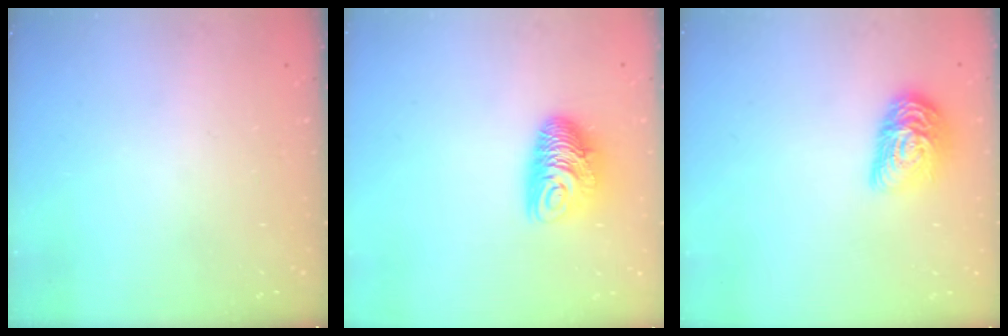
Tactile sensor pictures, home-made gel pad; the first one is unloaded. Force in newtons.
{"total": 9.8, "press": 9.8, "slide": 0.5}
{"total": 12.8, "press": 12.8, "slide": 0.5}